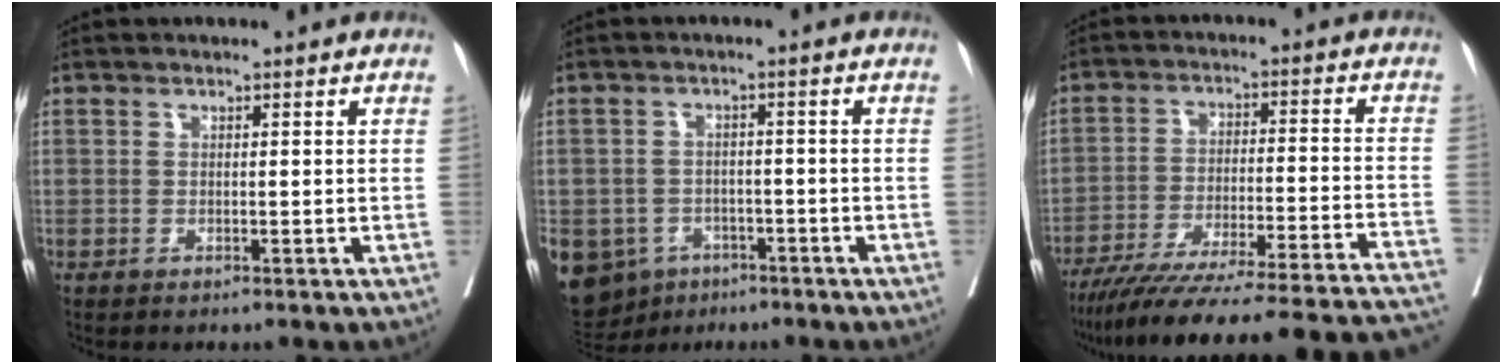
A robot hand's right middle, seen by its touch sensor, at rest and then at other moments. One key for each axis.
{"total": 13.0, "fx": -6.7, "fy": 10.4, "fz": 4.1, "tx": -0.118, "ty": 0.002, "tz": -0.089}
{"total": 31.8, "fx": -28.6, "fy": 0.5, "fz": 13.8, "tx": -0.137, "ty": -0.043, "tz": -0.391}